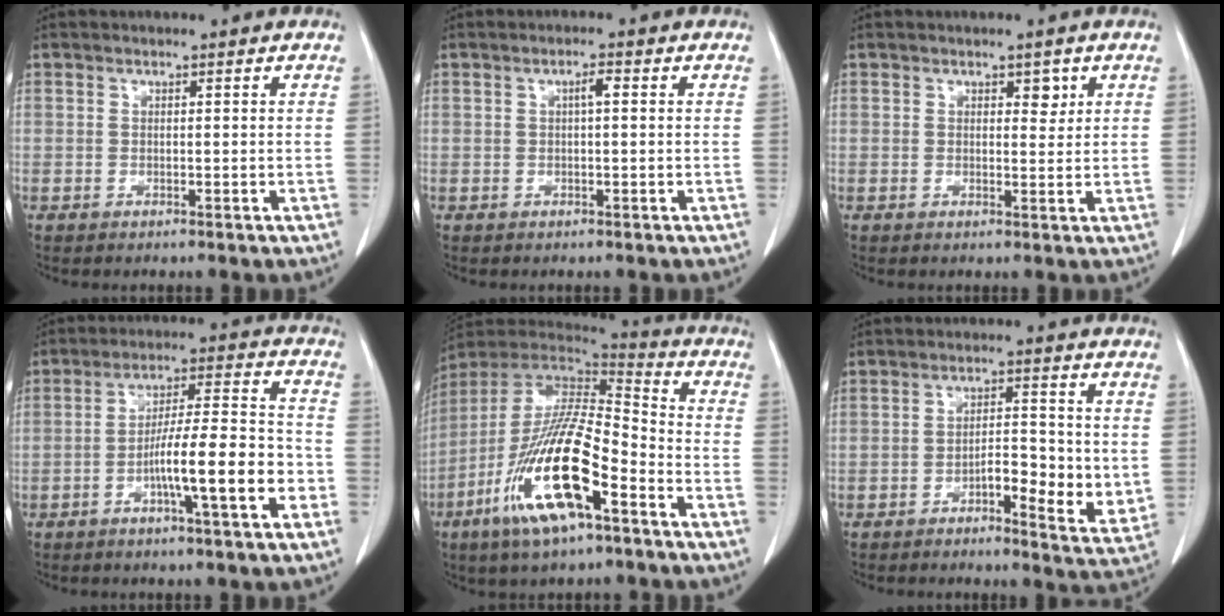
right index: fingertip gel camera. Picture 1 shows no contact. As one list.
[{"total": 1.6, "force": [0.3, 0.3, 1.6], "torque": [-0.027, 0.005, 0.004]}, {"total": 2.0, "force": [1.0, 1.1, 1.3], "torque": [-0.010, -0.004, 0.015]}, {"total": 11.8, "force": [-4.3, 0.9, 10.9], "torque": [-0.178, 0.014, -0.069]}, {"total": 19.4, "force": [-8.9, 3.6, 16.8], "torque": [-0.342, -0.031, -0.163]}, {"total": 8.0, "force": [-1.4, 2.4, 7.5], "torque": [-0.101, 0.000, -0.021]}]